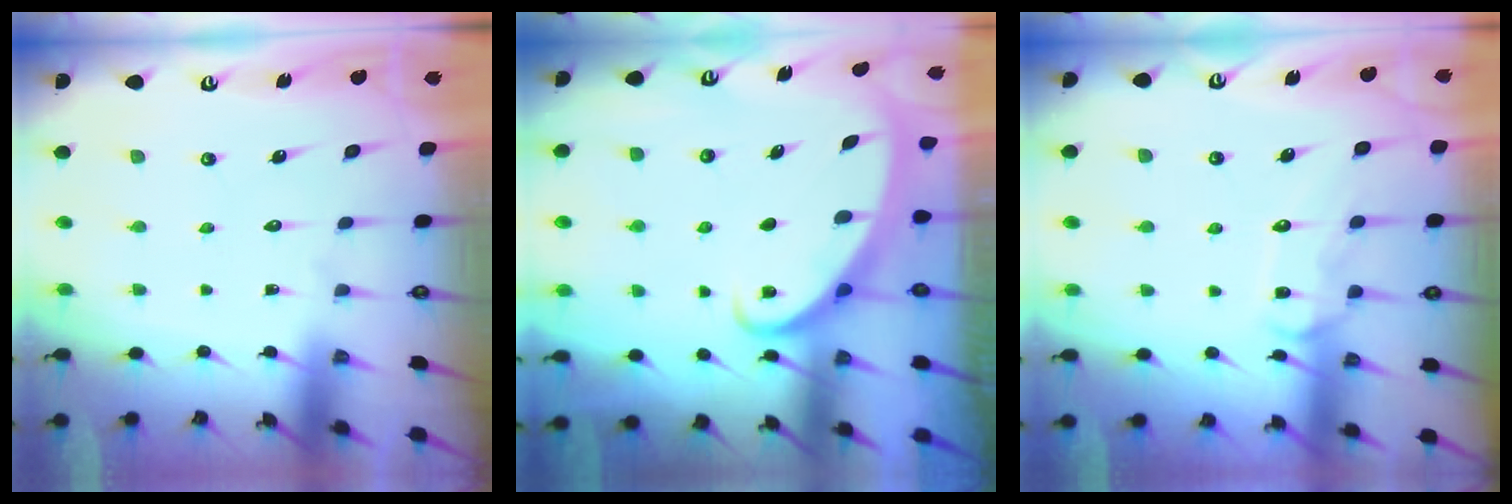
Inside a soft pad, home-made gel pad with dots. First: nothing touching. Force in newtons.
{"total": 2.6, "press": 2.6, "slide": 0.4}
{"total": 12.5, "press": 12.5, "slide": 0.9}